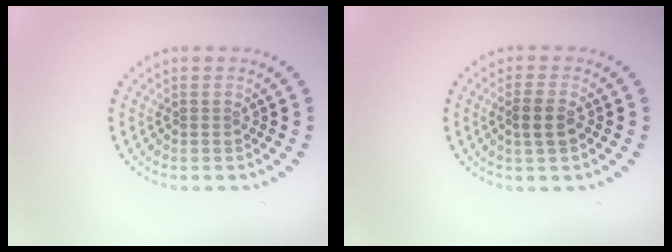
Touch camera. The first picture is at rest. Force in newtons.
{"total": 1.8, "press": 1.7, "slide": 0.6}